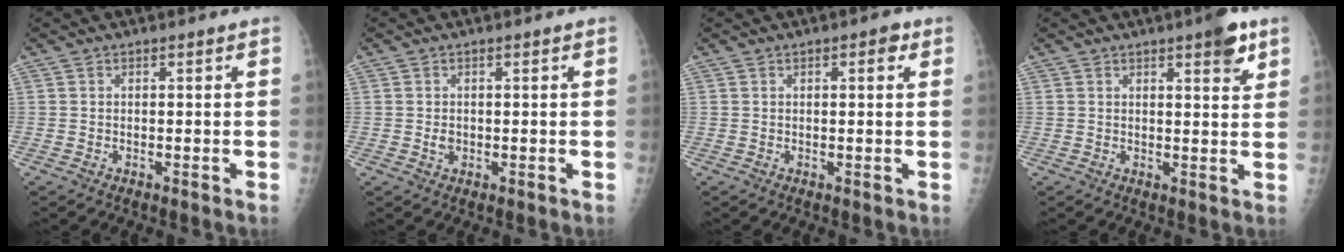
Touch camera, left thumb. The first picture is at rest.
{"total": 1.3, "force": [0.2, 1.1, 0.7], "torque": [-0.008, 0.000, 0.005]}
{"total": 2.3, "force": [1.1, 1.0, 1.9], "torque": [-0.017, 0.000, 0.011]}
{"total": 5.5, "force": [3.3, 1.5, 4.1], "torque": [-0.044, -0.015, 0.039]}